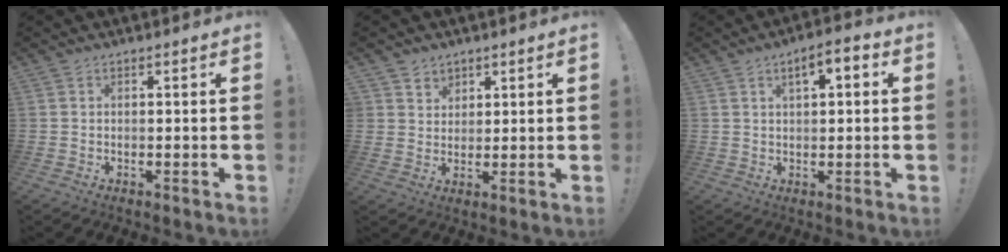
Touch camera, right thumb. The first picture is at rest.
{"total": 4.4, "force": [3.0, 3.3, -0.1], "torque": [0.003, -0.024, 0.055]}
{"total": 4.8, "force": [1.5, 1.9, 4.1], "torque": [-0.065, -0.002, 0.021]}